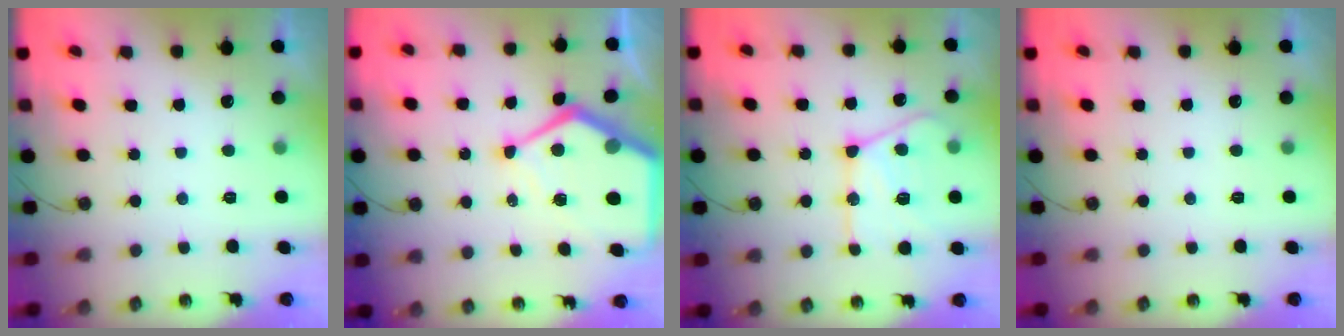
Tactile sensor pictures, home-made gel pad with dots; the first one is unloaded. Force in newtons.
{"total": 18.4, "press": 18.3, "slide": 2.1}
{"total": 18.6, "press": 18.5, "slide": 1.7}
{"total": 0.0}